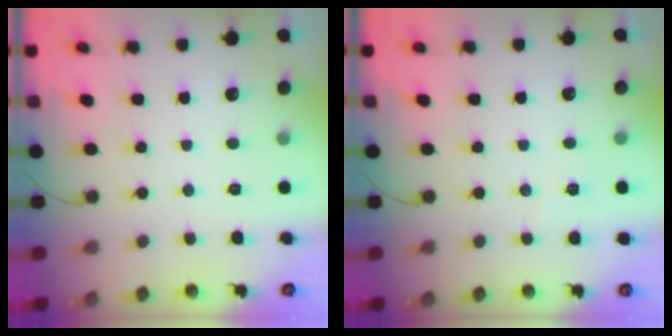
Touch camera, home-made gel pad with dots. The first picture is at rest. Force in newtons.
{"total": 3.0, "press": 2.7, "slide": 1.5}